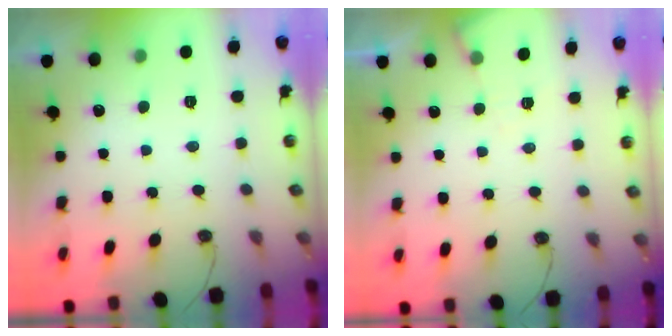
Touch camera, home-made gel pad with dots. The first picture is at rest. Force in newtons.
{"total": 4.2, "press": 4.1, "slide": 0.6}